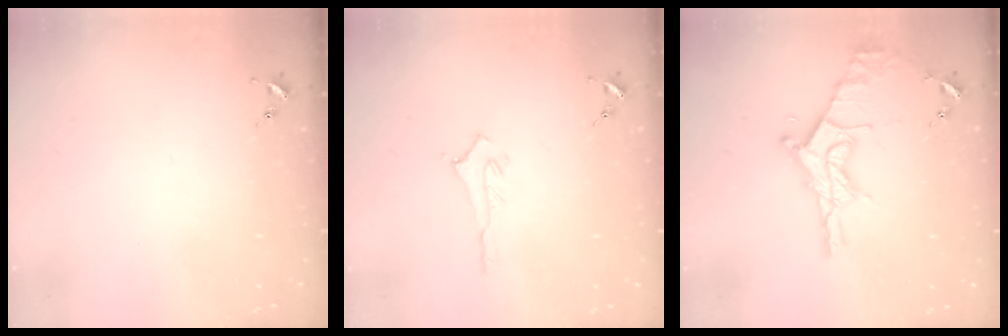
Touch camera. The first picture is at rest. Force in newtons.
{"total": 2.9, "press": 2.9, "slide": 0.3}
{"total": 19.0, "press": 18.9, "slide": 1.3}